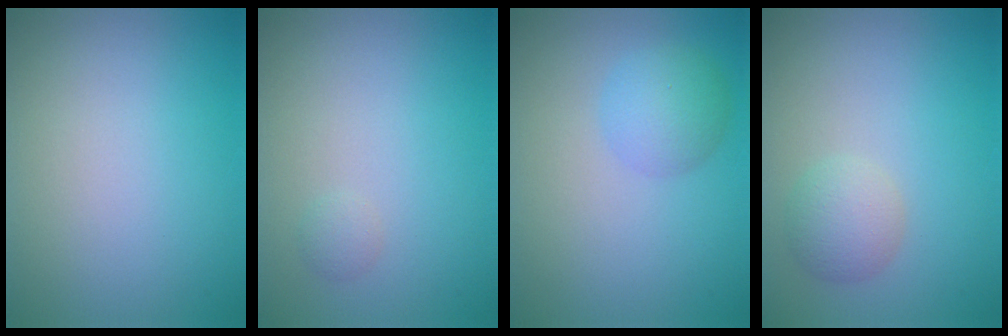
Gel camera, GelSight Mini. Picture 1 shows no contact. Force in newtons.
{"total": 0.7, "press": 0.7, "slide": 0.0}
{"total": 3.0, "press": 2.9, "slide": 0.2}
{"total": 2.4, "press": 2.4, "slide": 0.1}